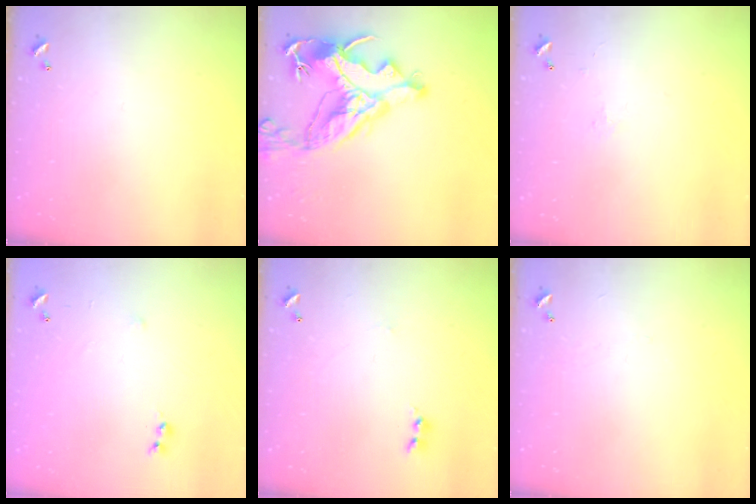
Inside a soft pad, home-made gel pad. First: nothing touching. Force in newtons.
{"total": 16.7, "press": 16.6, "slide": 2.3}
{"total": 0.7, "press": 0.2, "slide": 0.6}
{"total": 6.1, "press": 6.1, "slide": 0.8}
{"total": 0.8, "press": 0.7, "slide": 0.5}
{"total": 2.0, "press": 1.9, "slide": 0.4}